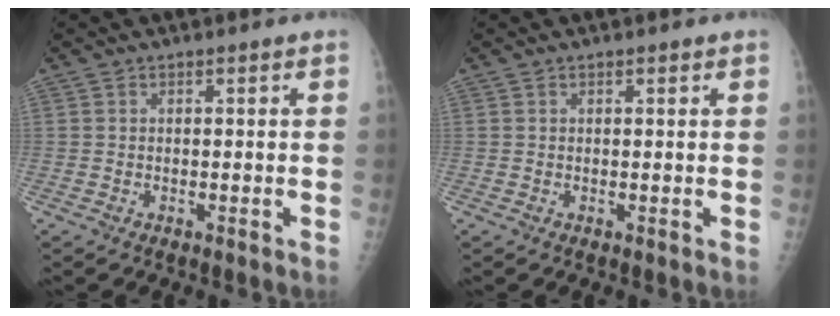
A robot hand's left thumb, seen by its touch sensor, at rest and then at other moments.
{"total": 0.6, "force": [0.4, 0.2, 0.4], "torque": [-0.007, -0.001, 0.005]}